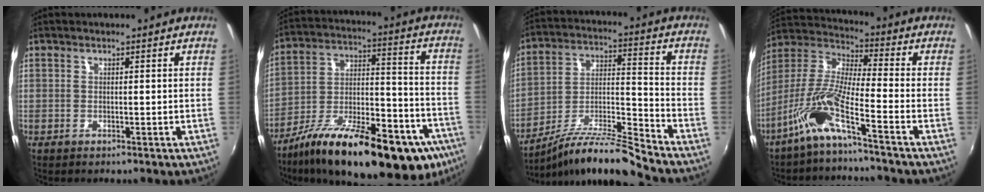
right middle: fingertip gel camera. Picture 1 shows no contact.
{"total": 32.2, "force": [-20.3, 11.2, 22.3], "torque": [-0.328, -0.011, -0.297]}
{"total": 12.7, "force": [-11.2, -1.0, 6.0], "torque": [-0.115, 0.010, -0.213]}
{"total": 10.1, "force": [-6.1, 0.3, 8.0], "torque": [-0.162, 0.004, -0.126]}